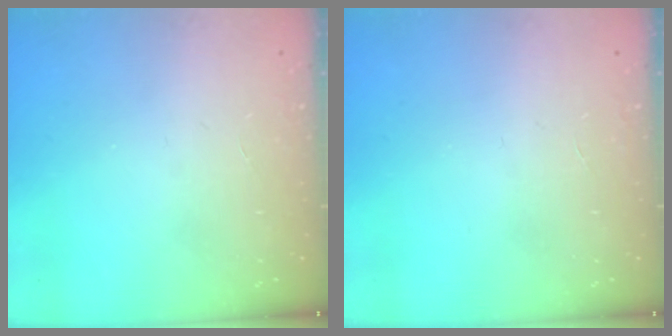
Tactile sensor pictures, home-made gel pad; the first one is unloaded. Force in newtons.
{"total": 0.0}